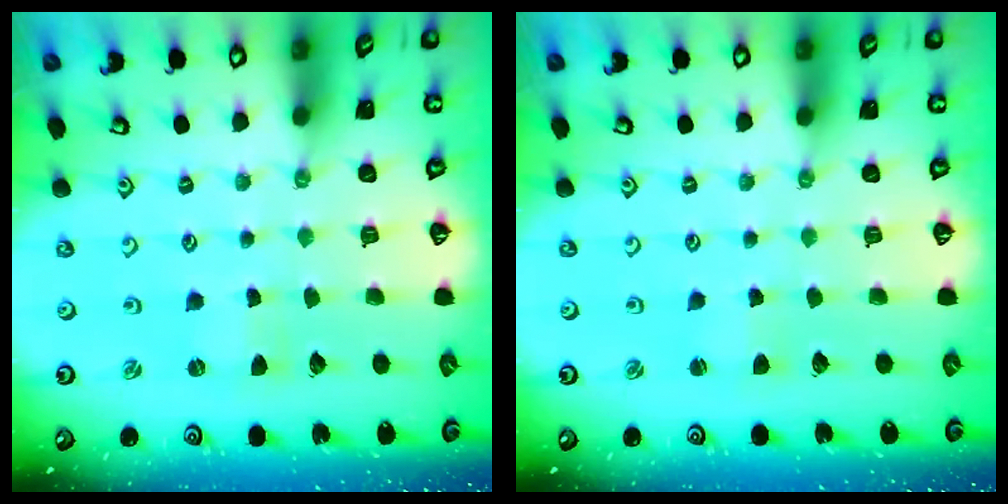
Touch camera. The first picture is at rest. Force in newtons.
{"total": 2.2, "press": 2.2, "slide": 0.3}